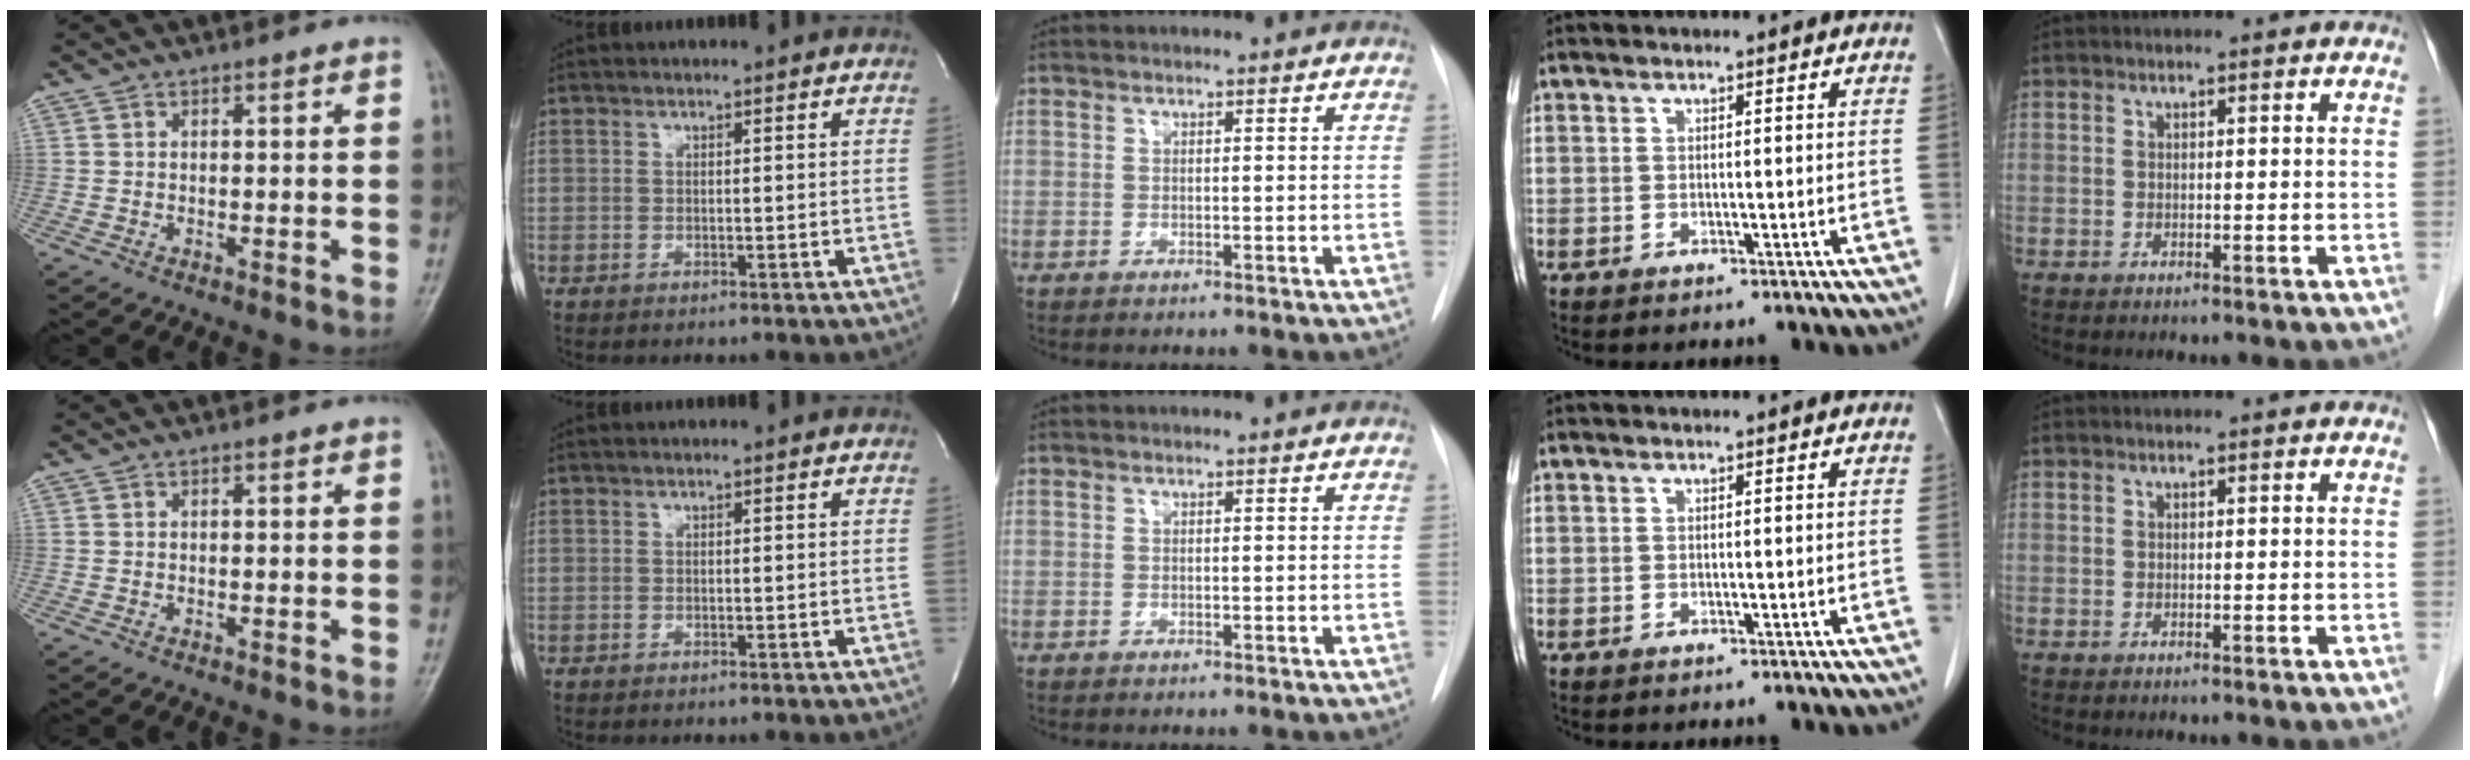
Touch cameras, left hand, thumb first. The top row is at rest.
{}